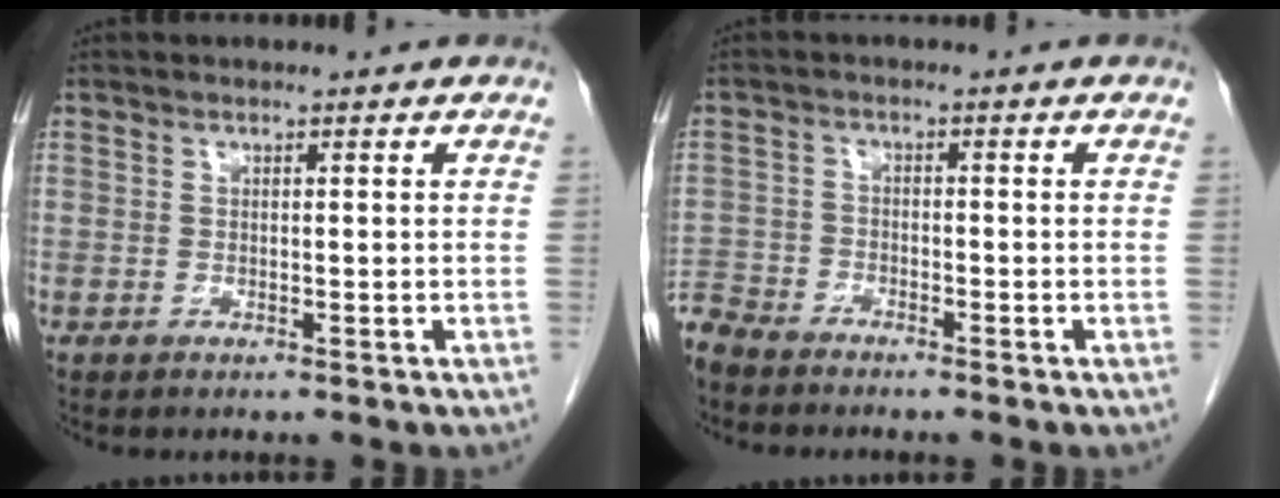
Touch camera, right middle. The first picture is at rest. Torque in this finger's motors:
{"motor_torque": [0.21, -0.32, 0.61, 0.13]}